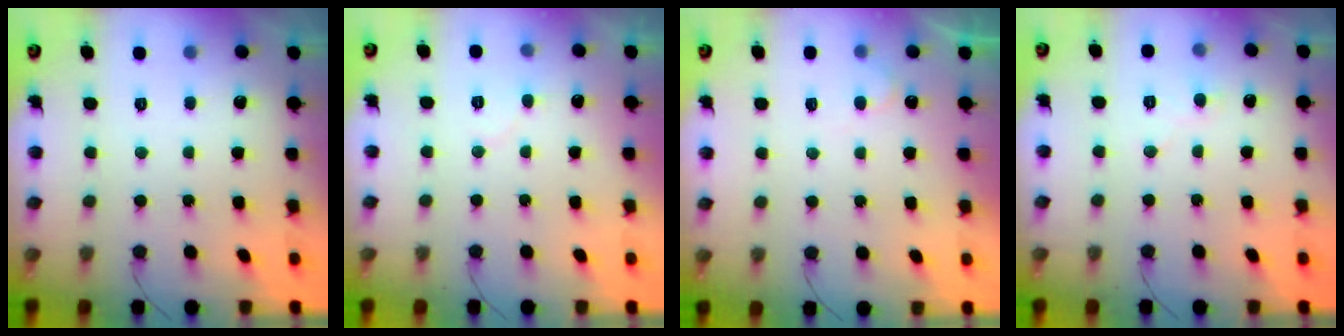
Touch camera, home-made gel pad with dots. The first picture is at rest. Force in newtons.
{"total": 4.3, "press": 4.3, "slide": 0.5}
{"total": 3.7, "press": 3.6, "slide": 0.3}
{"total": 6.2, "press": 6.1, "slide": 0.4}